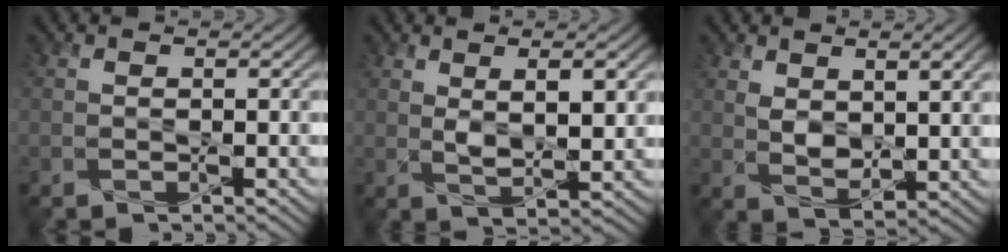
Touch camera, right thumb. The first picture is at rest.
{"total": 5.4, "force": [1.7, 2.1, 4.7], "torque": [-0.087, -0.005, 0.036]}
{"total": 6.2, "force": [2.4, 2.9, 4.9], "torque": [-0.098, -0.006, 0.047]}